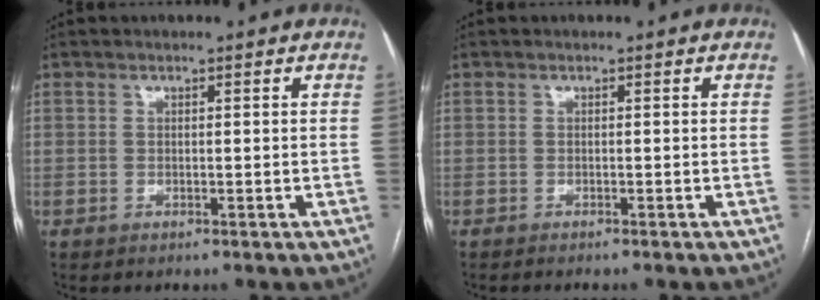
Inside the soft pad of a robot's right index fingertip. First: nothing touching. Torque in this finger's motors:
{"motor_torque": [0.00, -0.11, 0.11, 0.01]}